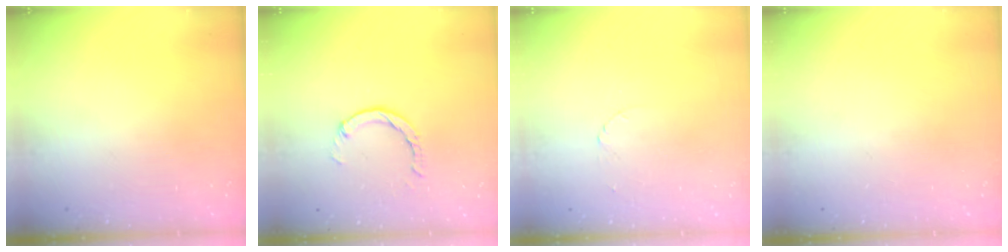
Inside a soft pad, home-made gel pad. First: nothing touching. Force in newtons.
{"total": 2.9, "press": 2.9, "slide": 0.4}
{"total": 1.3, "press": 1.3, "slide": 0.1}
{"total": 0.0}